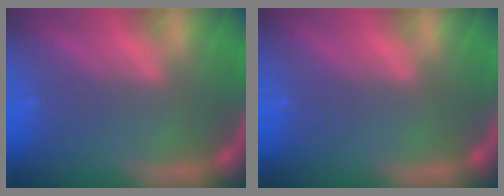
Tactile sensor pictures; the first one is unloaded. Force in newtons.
{"total": 0.0}